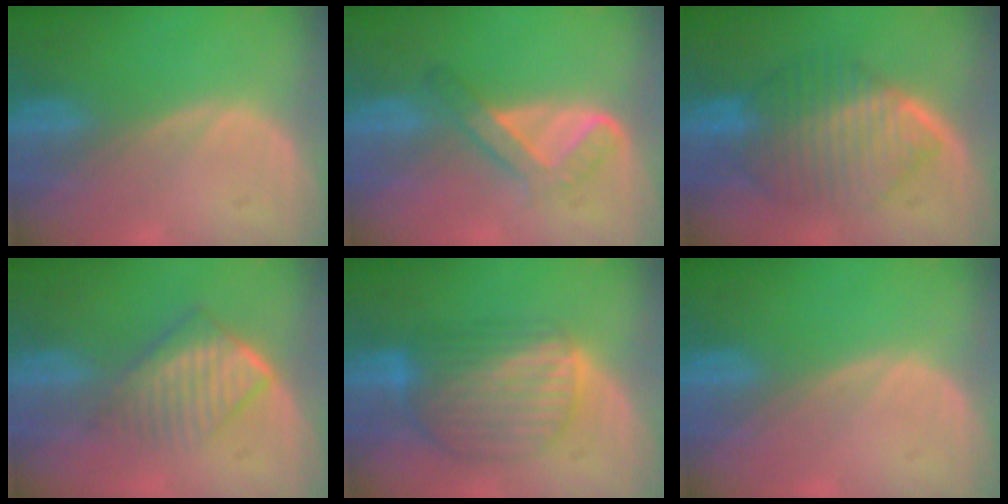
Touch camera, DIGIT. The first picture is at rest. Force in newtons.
{"total": 4.8, "press": 4.7, "slide": 0.7}
{"total": 9.1, "press": 9.1, "slide": 0.5}
{"total": 6.9, "press": 5.9, "slide": 3.5}
{"total": 8.7, "press": 7.7, "slide": 4.1}
{"total": 0.0}